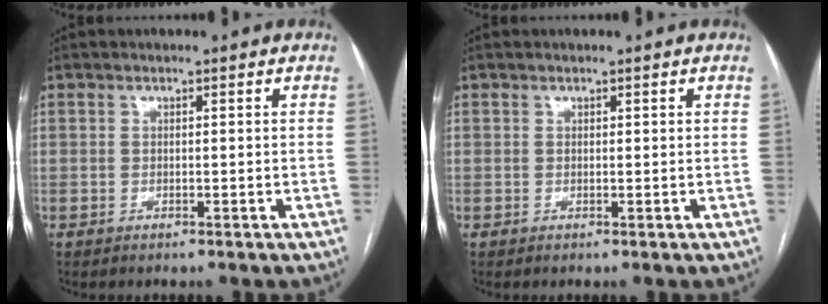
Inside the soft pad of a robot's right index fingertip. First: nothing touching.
{"total": 0.0}